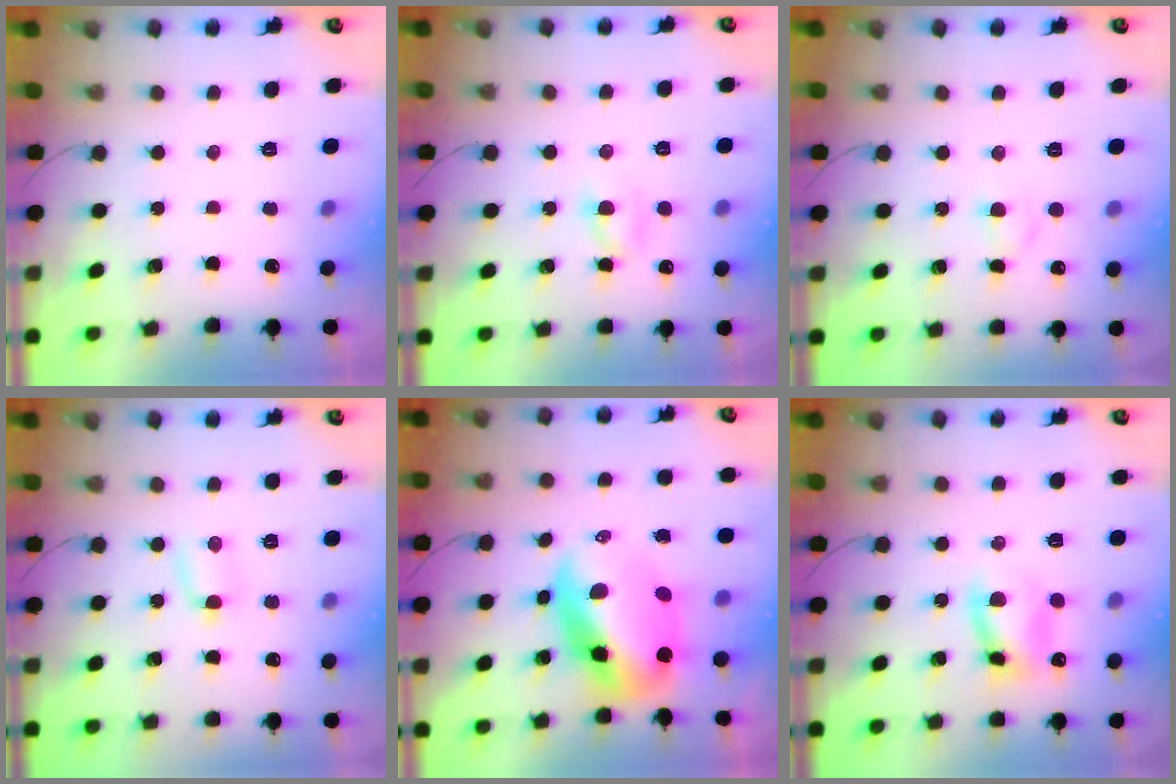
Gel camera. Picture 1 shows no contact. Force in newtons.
{"total": 2.8, "press": 2.6, "slide": 1.1}
{"total": 2.3, "press": 2.0, "slide": 1.0}
{"total": 2.6, "press": 2.5, "slide": 0.9}
{"total": 12.2, "press": 11.9, "slide": 2.8}
{"total": 8.5, "press": 8.4, "slide": 1.2}